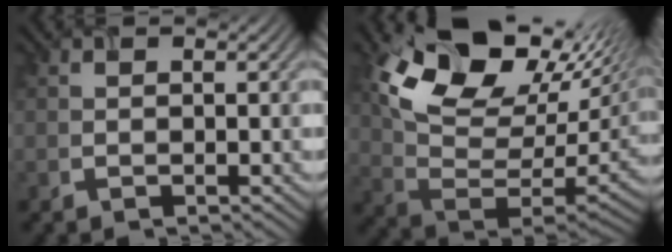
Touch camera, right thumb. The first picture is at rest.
{"total": 17.9, "force": [8.1, 9.8, 12.6], "torque": [-0.253, 0.003, 0.159]}